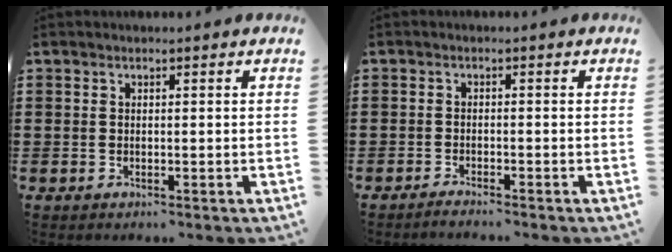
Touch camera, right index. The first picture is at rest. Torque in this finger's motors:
{"motor_torque": [-0.93, 1.20, -0.16, -0.08]}